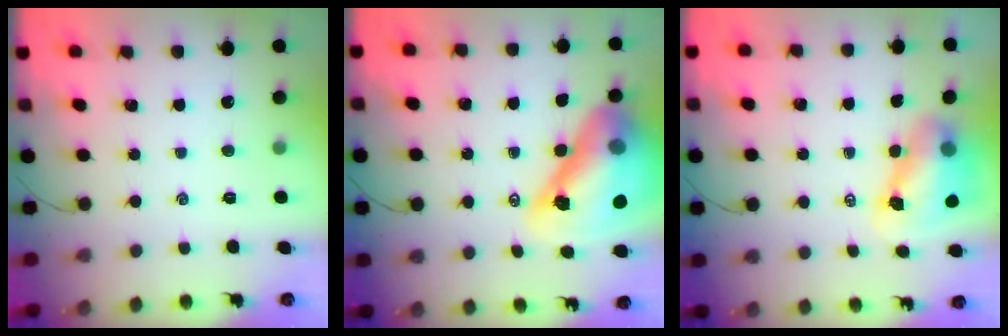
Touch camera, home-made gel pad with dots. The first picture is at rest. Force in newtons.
{"total": 22.8, "press": 22.0, "slide": 6.2}
{"total": 8.4, "press": 8.3, "slide": 1.7}